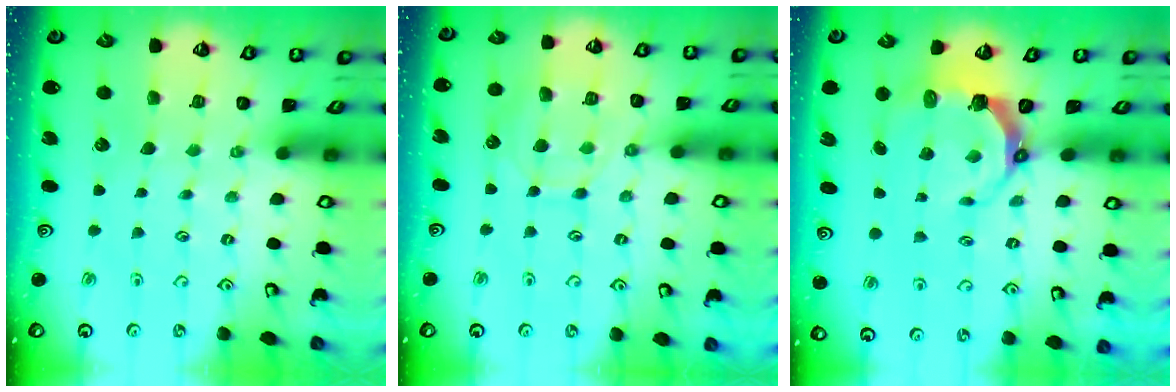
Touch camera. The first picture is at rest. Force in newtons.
{"total": 10.4, "press": 10.4, "slide": 1.1}
{"total": 7.3, "press": 5.5, "slide": 4.8}